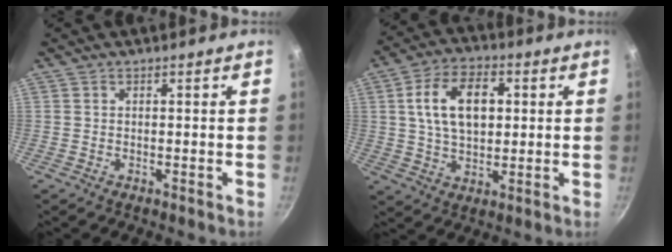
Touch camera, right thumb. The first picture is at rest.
{"total": 12.8, "force": [2.5, 7.9, 9.8], "torque": [-0.150, 0.008, 0.040]}